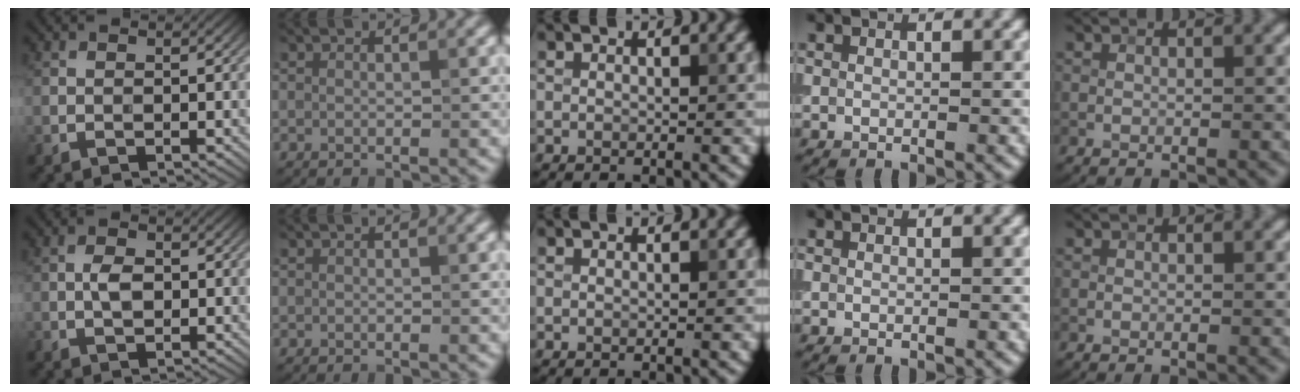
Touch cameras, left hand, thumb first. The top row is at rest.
{"thumb": {"total": 2.6, "force": [-0.1, 1.5, 2.2], "torque": [-0.044, 0.003, -0.004]}}